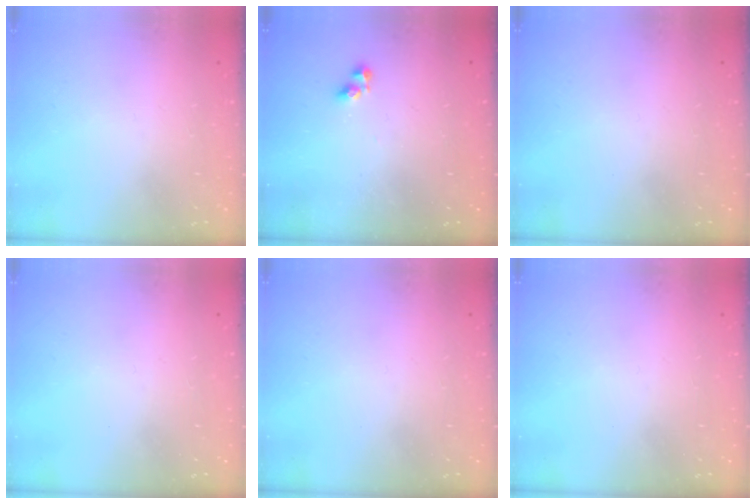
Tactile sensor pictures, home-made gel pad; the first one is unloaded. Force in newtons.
{"total": 4.2, "press": 4.1, "slide": 0.2}
{"total": 0.0}
{"total": 0.0}
{"total": 0.0}
{"total": 0.0}